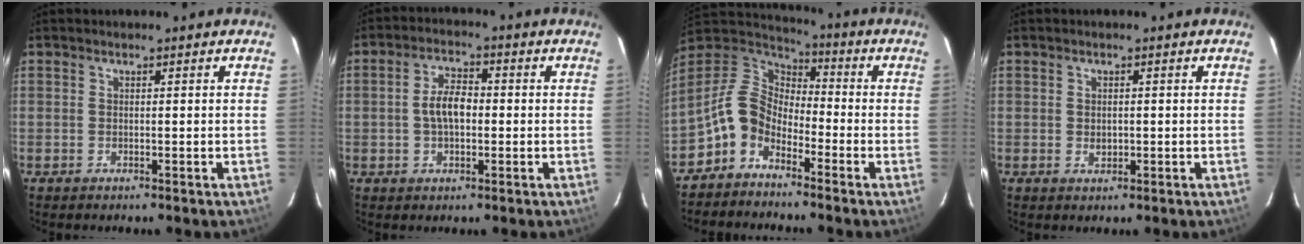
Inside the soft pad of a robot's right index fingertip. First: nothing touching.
{"total": 5.7, "force": [-0.4, 3.1, 4.8], "torque": [-0.093, 0.012, -0.004]}
{"total": 9.7, "force": [-5.4, 6.2, 5.1], "torque": [-0.106, 0.027, -0.124]}
{"total": 1.4, "force": [-0.1, 1.2, 0.7], "torque": [-0.011, -0.001, 0.001]}